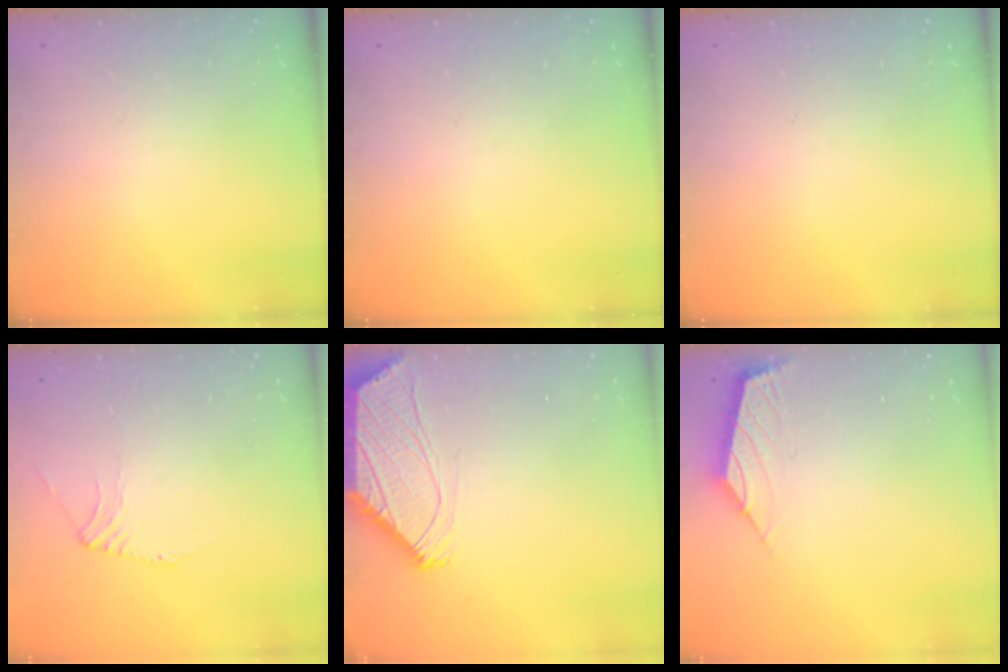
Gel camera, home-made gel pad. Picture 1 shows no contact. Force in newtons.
{"total": 0.0}
{"total": 0.0}
{"total": 1.9, "press": 1.9, "slide": 0.5}
{"total": 1.0, "press": 0.8, "slide": 0.5}
{"total": 2.5, "press": 2.4, "slide": 0.6}